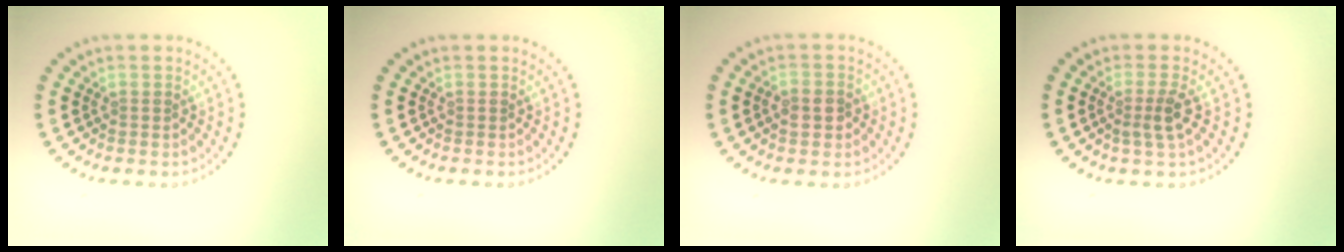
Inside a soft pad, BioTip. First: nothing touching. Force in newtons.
{"total": 0.0}
{"total": 2.1, "press": 2.1, "slide": 0.5}
{"total": 2.2, "press": 1.7, "slide": 1.3}